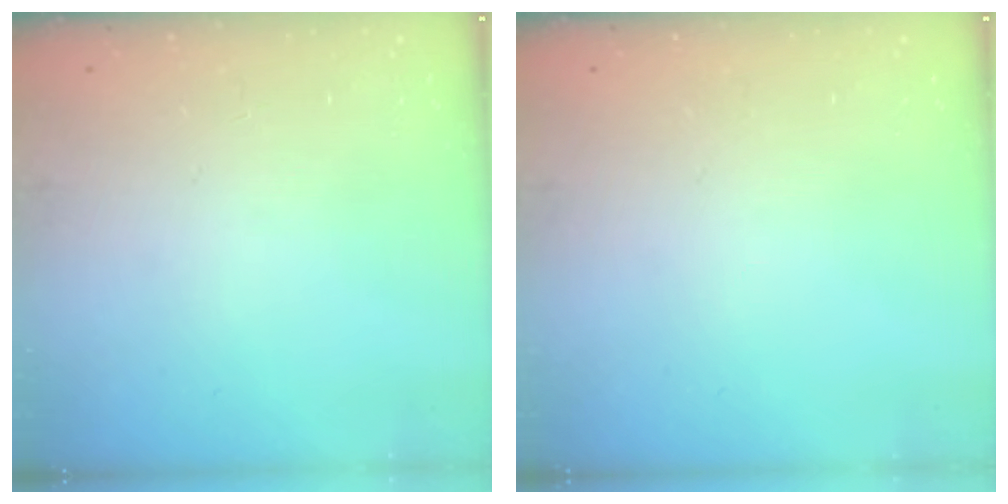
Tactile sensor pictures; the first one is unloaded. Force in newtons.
{"total": 0.0}